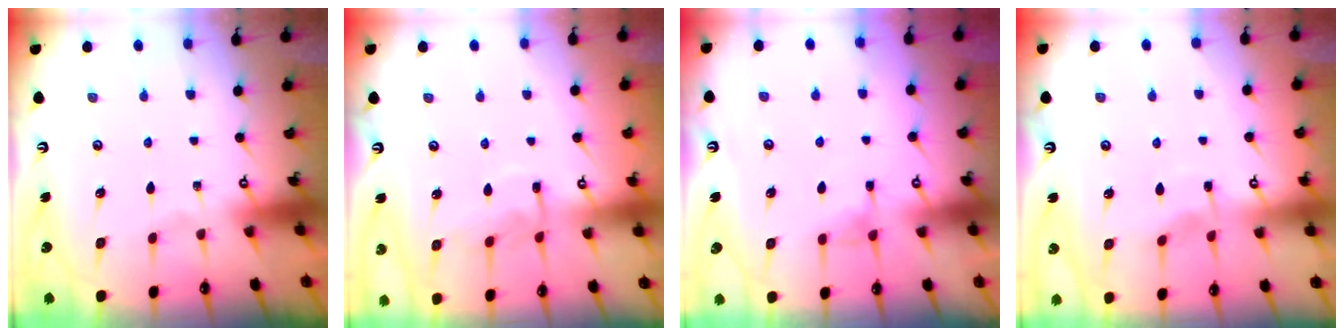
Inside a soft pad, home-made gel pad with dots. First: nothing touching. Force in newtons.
{"total": 8.1, "press": 8.0, "slide": 0.6}
{"total": 5.6, "press": 5.6, "slide": 0.3}
{"total": 3.6, "press": 3.5, "slide": 0.5}